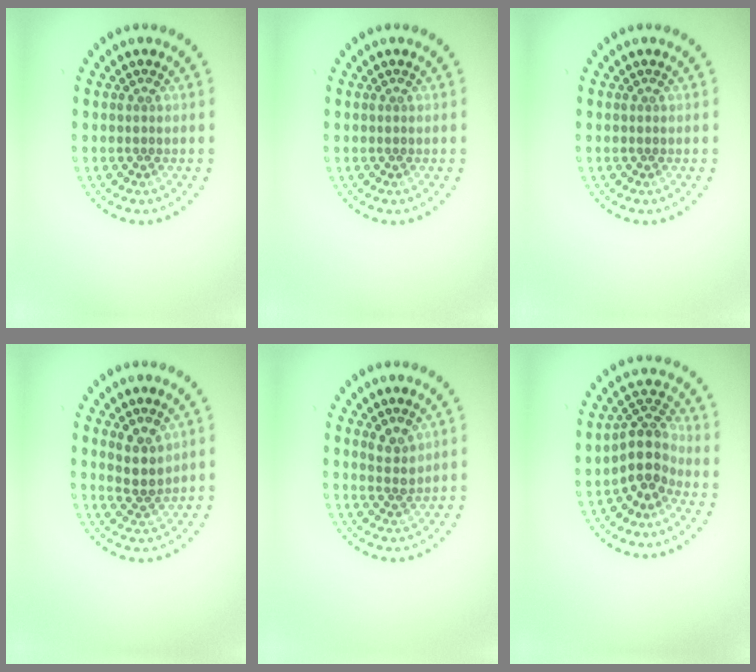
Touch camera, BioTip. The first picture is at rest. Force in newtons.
{"total": 0.0}
{"total": 0.0}
{"total": 2.5, "press": 2.1, "slide": 1.4}
{"total": 1.3, "press": 1.1, "slide": 0.7}
{"total": 3.4, "press": 2.6, "slide": 2.1}